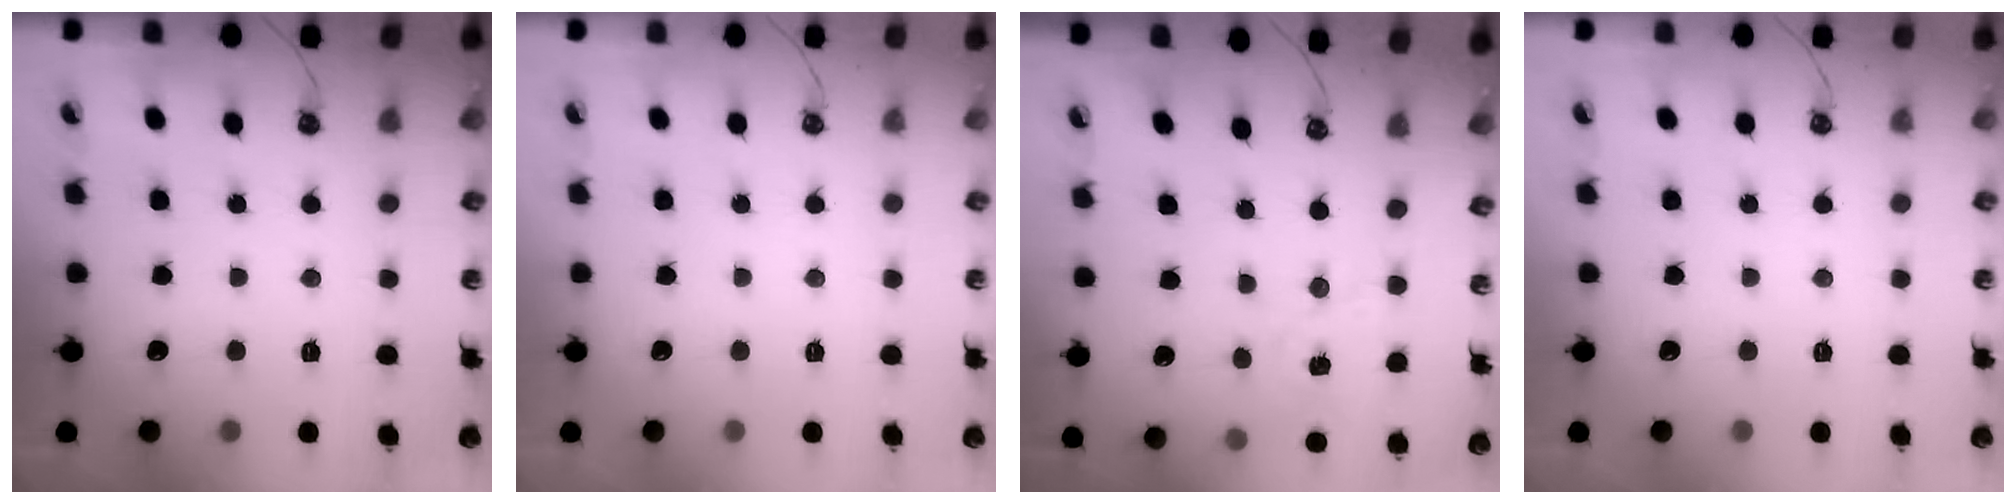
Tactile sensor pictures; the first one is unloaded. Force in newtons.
{"total": 0.0}
{"total": 2.5, "press": 2.5, "slide": 0.3}
{"total": 0.0}